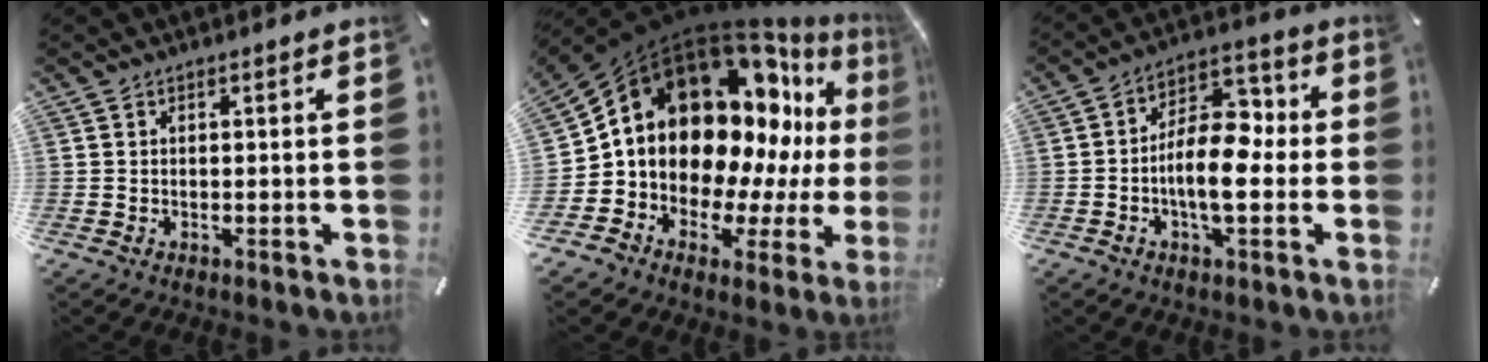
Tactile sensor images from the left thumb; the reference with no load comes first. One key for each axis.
{"total": 18.7, "fx": 5.6, "fy": 13.7, "fz": 11.4, "tx": -0.168, "ty": -0.086, "tz": 0.114}
{"total": 12.1, "fx": -2.6, "fy": 6.5, "fz": 9.9, "tx": -0.166, "ty": 0.004, "tz": -0.047}